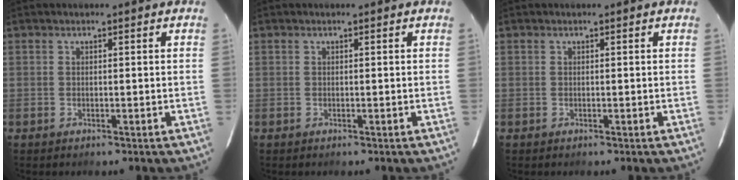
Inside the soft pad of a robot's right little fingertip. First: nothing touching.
{"total": 0.0}
{"total": 0.0}